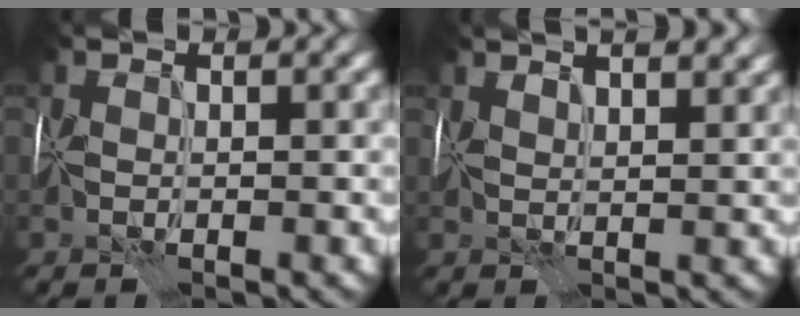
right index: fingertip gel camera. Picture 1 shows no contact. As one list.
[{"total": 6.3, "force": [4.2, 2.4, 4.0], "torque": [-0.056, 0.036, 0.048]}]